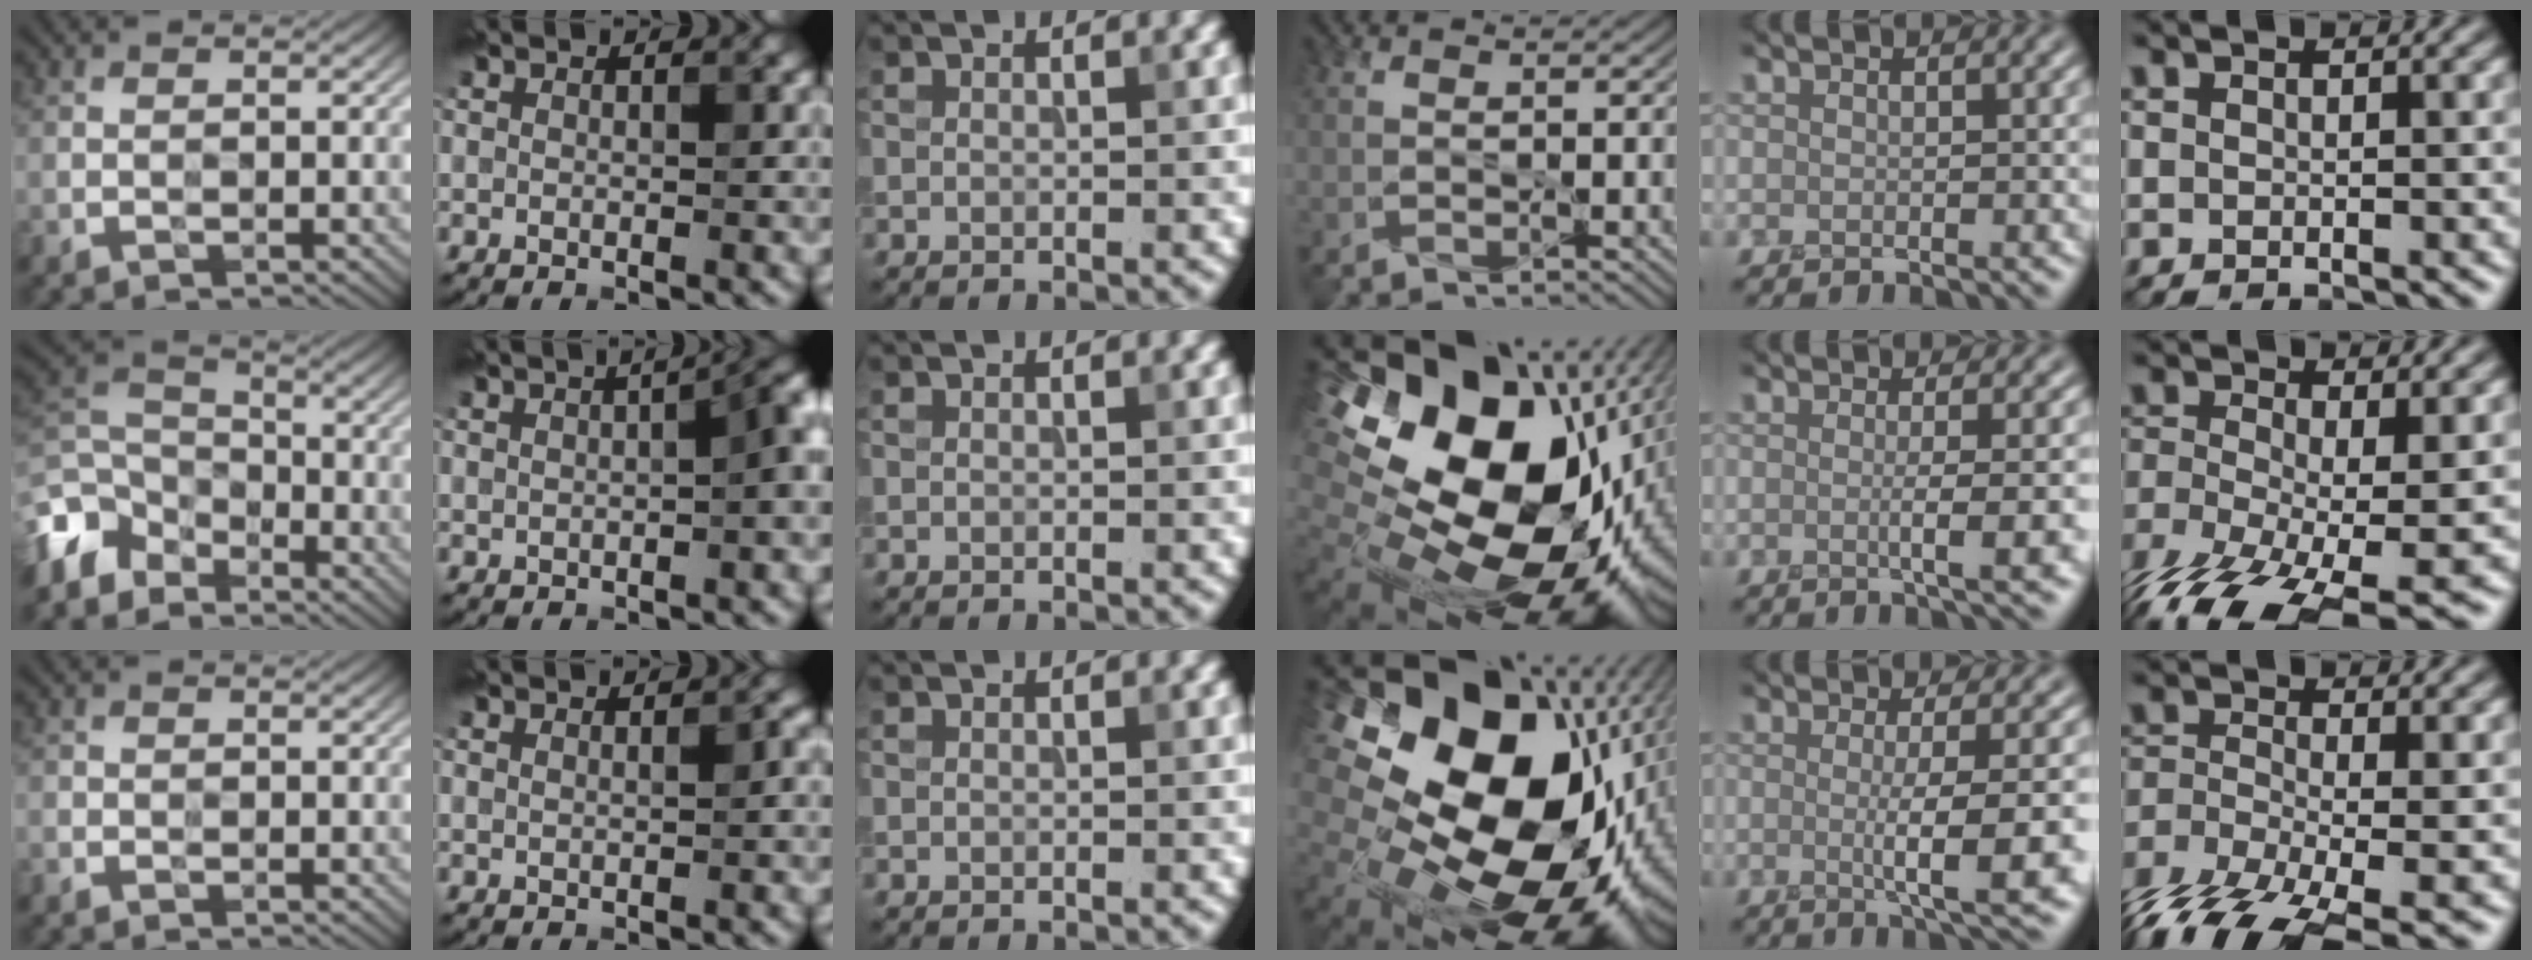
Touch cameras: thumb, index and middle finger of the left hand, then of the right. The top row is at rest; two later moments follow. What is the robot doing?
{"motion": "peel", "object": "tape"}